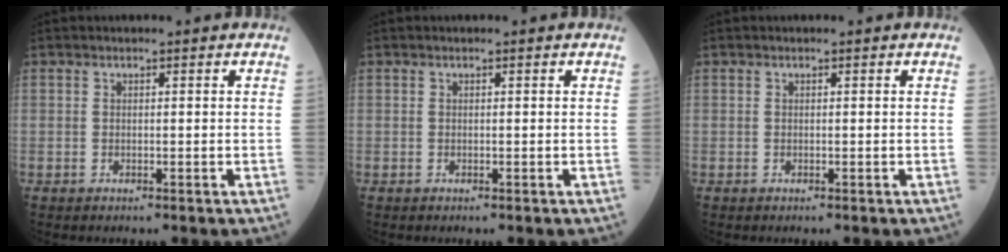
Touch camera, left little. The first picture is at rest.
{"total": 0.0}
{"total": 0.0}